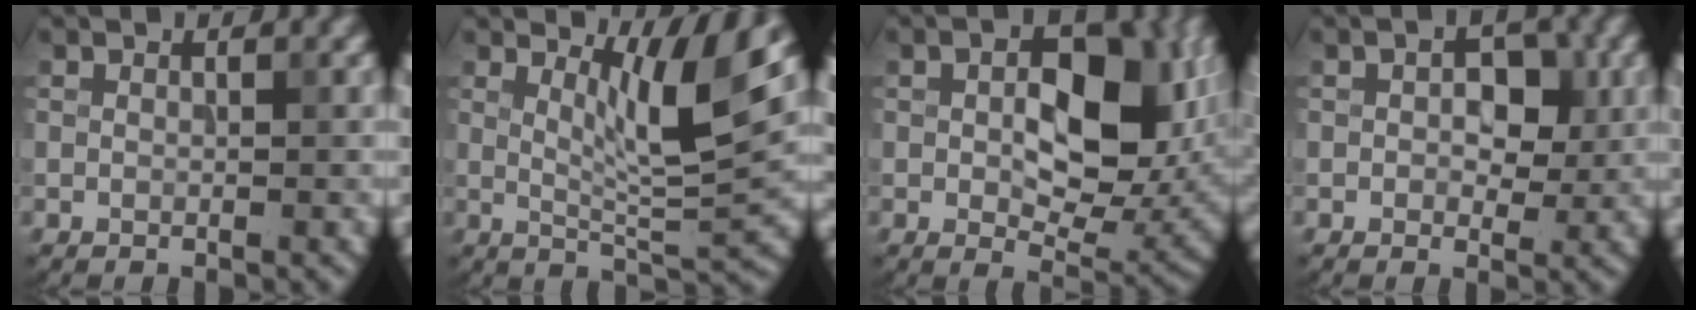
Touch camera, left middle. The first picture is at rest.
{"total": 6.2, "force": [2.8, 1.0, 5.5], "torque": [-0.088, -0.008, 0.048]}
{"total": 10.7, "force": [1.2, 6.0, 8.8], "torque": [-0.116, 0.001, 0.022]}
{"total": 4.0, "force": [0.6, 2.5, 3.0], "torque": [-0.036, 0.000, 0.004]}